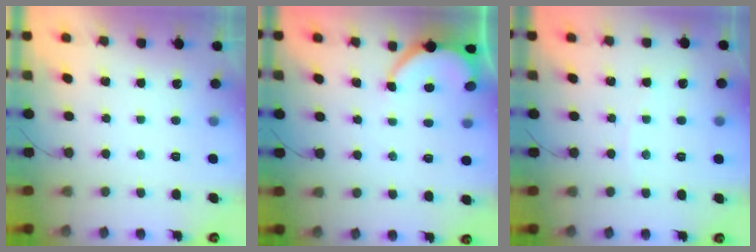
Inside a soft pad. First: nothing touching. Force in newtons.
{"total": 4.3, "press": 4.2, "slide": 0.4}
{"total": 1.4, "press": 1.4, "slide": 0.3}